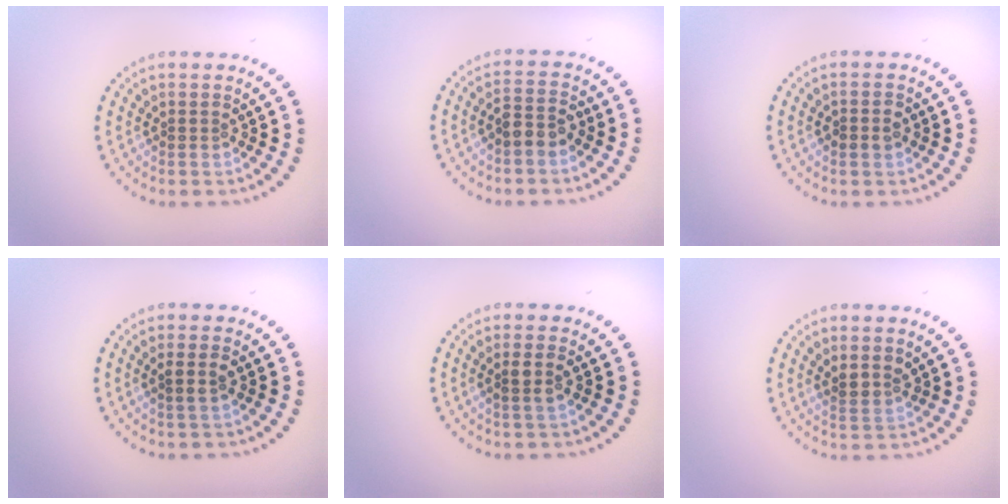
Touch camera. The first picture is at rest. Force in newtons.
{"total": 2.2, "press": 2.1, "slide": 0.7}
{"total": 1.4, "press": 1.4, "slide": 0.3}
{"total": 1.3, "press": 1.1, "slide": 0.7}
{"total": 1.5, "press": 1.3, "slide": 0.7}
{"total": 1.5, "press": 1.2, "slide": 0.9}